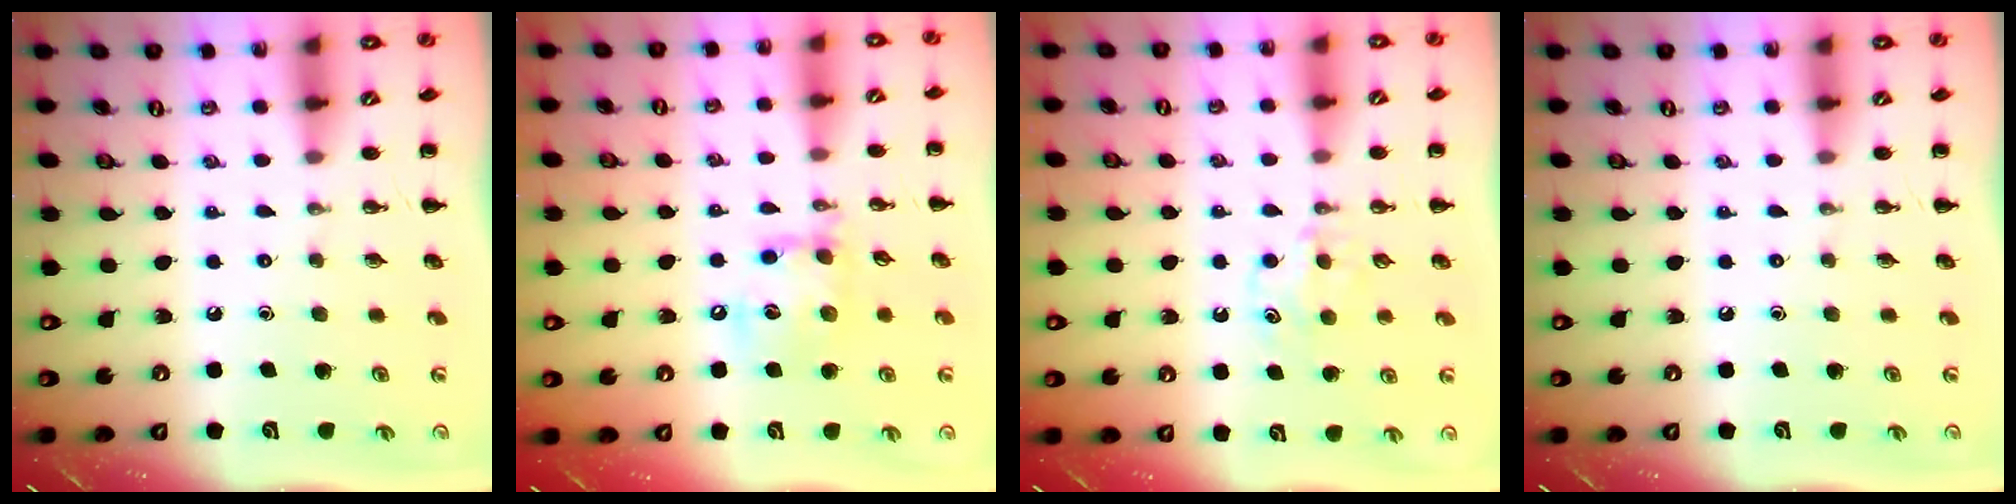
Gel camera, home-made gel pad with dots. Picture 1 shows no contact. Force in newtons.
{"total": 12.7, "press": 12.5, "slide": 2.2}
{"total": 5.0, "press": 4.7, "slide": 1.6}
{"total": 0.0}